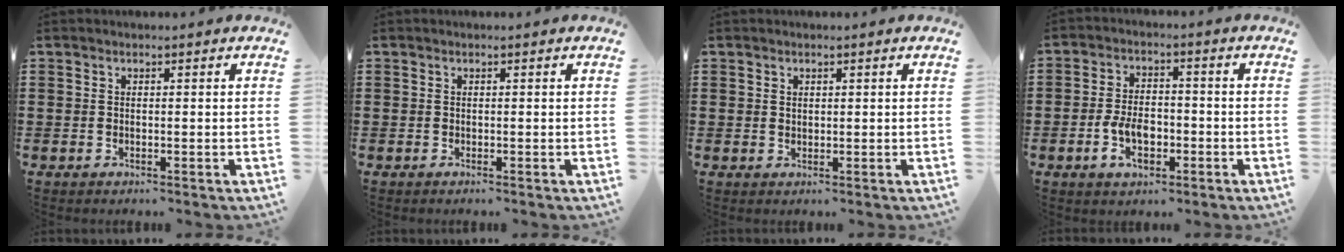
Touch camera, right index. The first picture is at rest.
{"total": 0.0}
{"total": 0.8, "force": [0.4, 0.6, 0.3], "torque": [-0.007, 0.003, 0.009]}
{"total": 5.9, "force": [-1.9, 3.6, 4.3], "torque": [-0.089, -0.001, -0.039]}